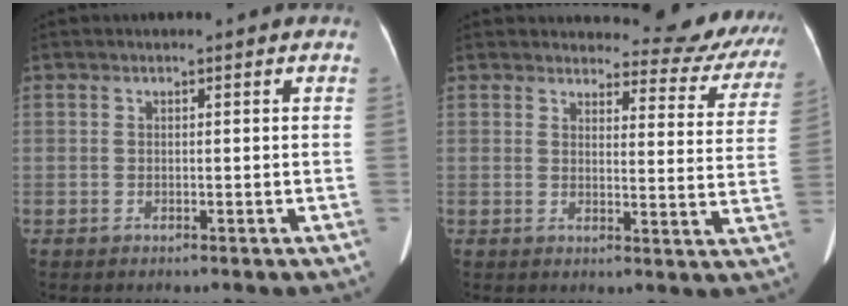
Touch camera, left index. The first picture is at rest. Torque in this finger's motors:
{"motor_torque": [1.01, -1.13, 0.37, 0.03]}